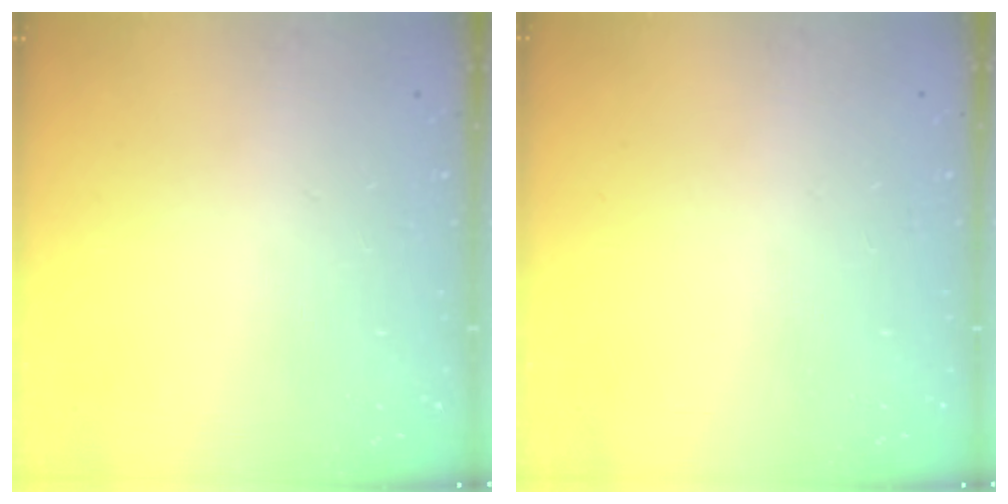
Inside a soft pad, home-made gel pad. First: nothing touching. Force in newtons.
{"total": 0.0}